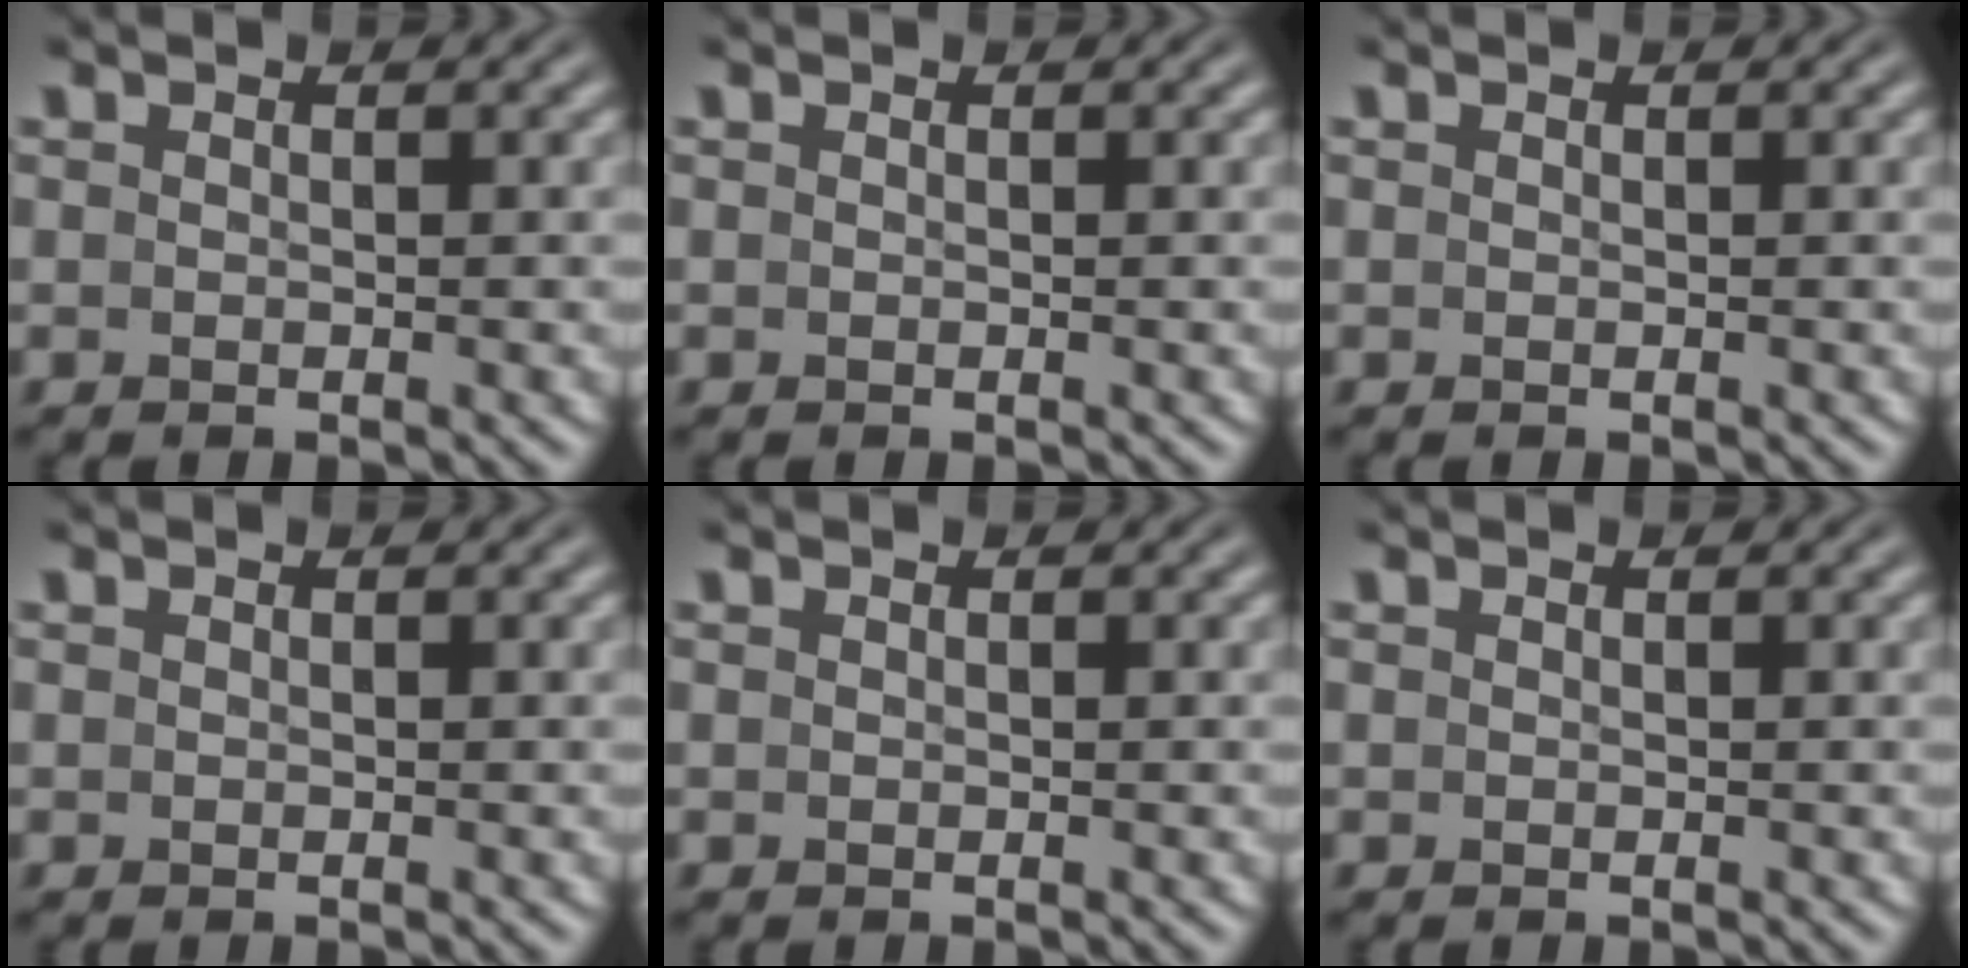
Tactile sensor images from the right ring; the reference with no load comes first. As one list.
[{"total": 0.0}, {"total": 0.0}, {"total": 0.0}, {"total": 0.0}, {"total": 0.0}]